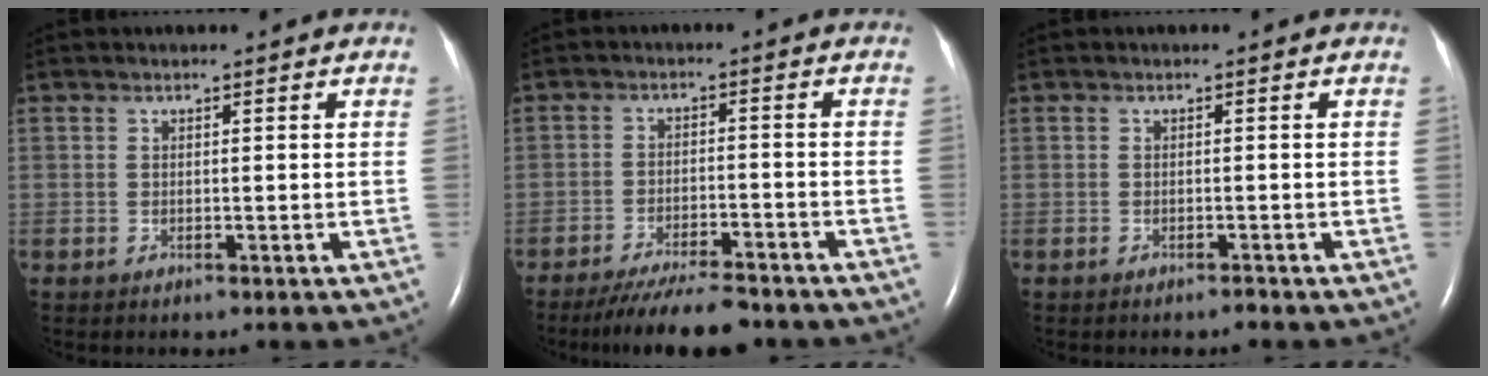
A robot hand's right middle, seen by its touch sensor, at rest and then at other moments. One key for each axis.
{"total": 10.0, "fx": -8.8, "fy": 1.4, "fz": 4.5, "tx": -0.071, "ty": -0.018, "tz": -0.139}
{"total": 0.7, "fx": -0.6, "fy": 0.0, "fz": 0.3, "tx": -0.007, "ty": -0.001, "tz": -0.009}